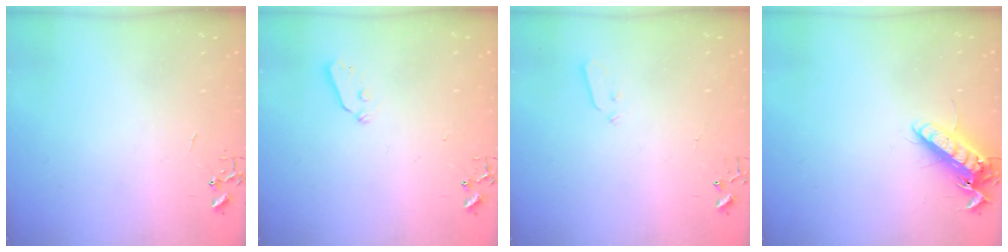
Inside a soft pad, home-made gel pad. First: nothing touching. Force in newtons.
{"total": 3.8, "press": 3.7, "slide": 0.7}
{"total": 3.6, "press": 3.6, "slide": 0.6}
{"total": 12.8, "press": 12.7, "slide": 1.8}